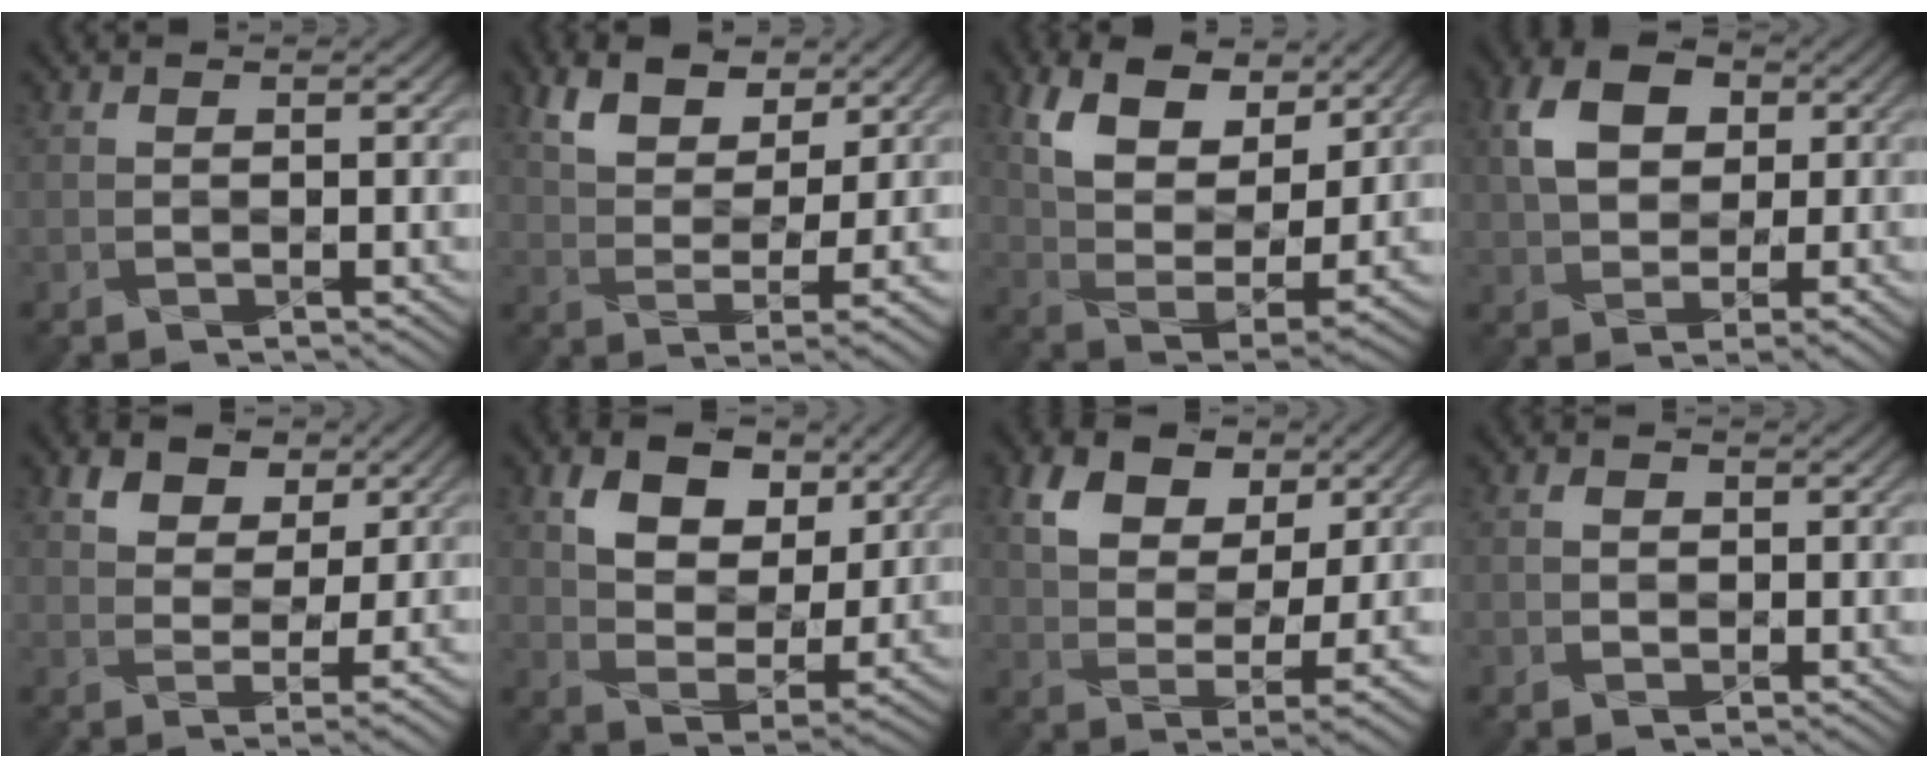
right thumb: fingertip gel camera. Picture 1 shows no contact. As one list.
[{"total": 6.7, "force": [4.0, 2.8, 4.5], "torque": [-0.086, 0.003, 0.082]}, {"total": 11.9, "force": [6.7, 6.0, 7.7], "torque": [-0.160, 0.006, 0.125]}, {"total": 7.3, "force": [1.6, 5.0, 5.1], "torque": [-0.098, 0.011, 0.025]}, {"total": 4.3, "force": [2.1, 2.5, 2.7], "torque": [-0.044, 0.005, 0.036]}, {"total": 9.5, "force": [4.8, 5.9, 5.8], "torque": [-0.110, -0.006, 0.084]}, {"total": 7.3, "force": [3.5, 4.3, 4.7], "torque": [-0.086, 0.003, 0.069]}, {"total": 1.4, "force": [-0.1, 1.3, 0.6], "torque": [-0.009, -0.003, 0.002]}]